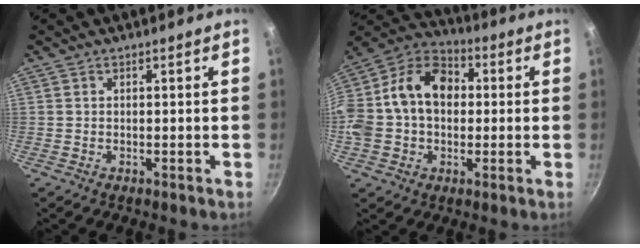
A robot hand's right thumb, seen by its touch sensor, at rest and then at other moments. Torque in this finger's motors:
{"motor_torque": [2.12, 2.30, 1.37, -0.90, 0.53]}